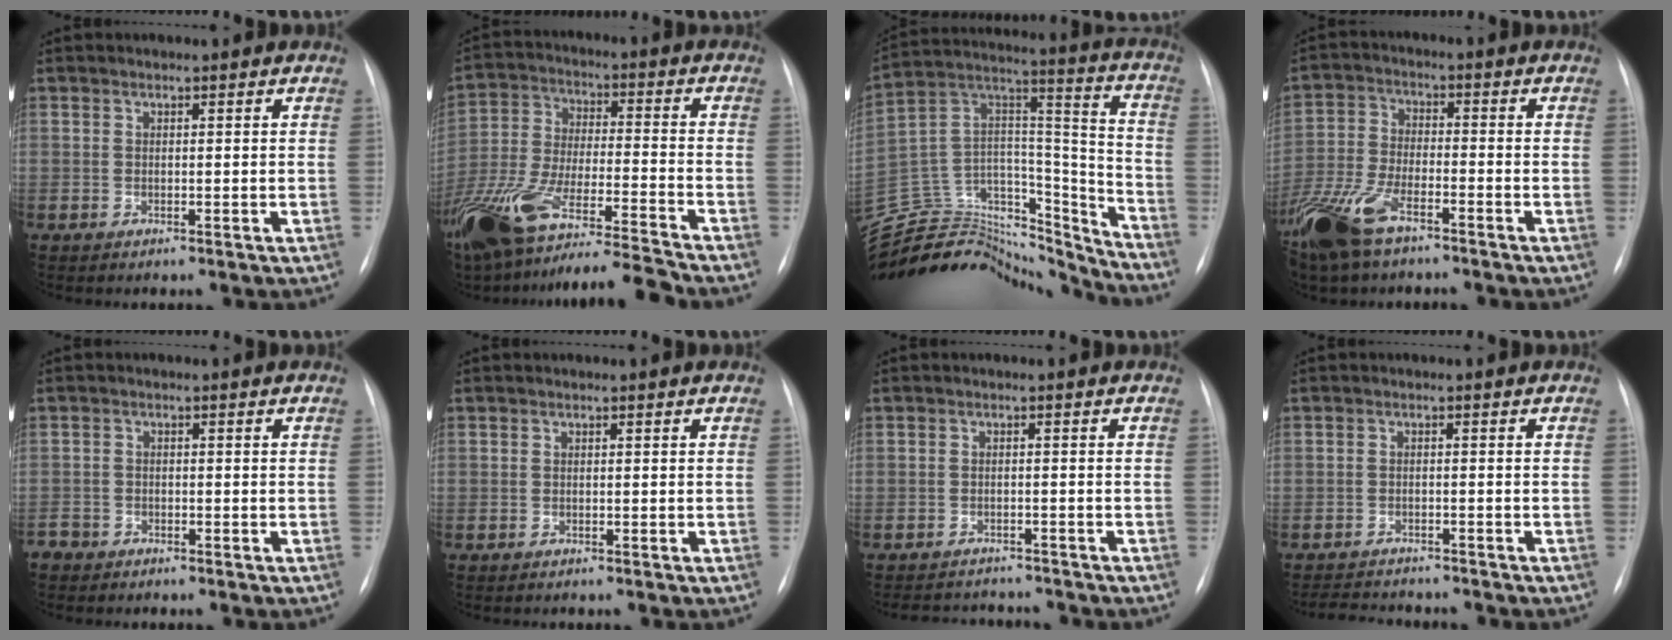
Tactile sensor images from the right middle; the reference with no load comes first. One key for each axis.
{"total": 21.3, "fx": -17.5, "fy": 0.9, "fz": 12.0, "tx": -0.245, "ty": -0.026, "tz": -0.313}
{"total": 29.6, "fx": -27.6, "fy": 8.1, "fz": 6.8, "tx": -0.155, "ty": 0.046, "tz": -0.426}
{"total": 12.3, "fx": -8.5, "fy": 4.2, "fz": 7.9, "tx": -0.178, "ty": -0.019, "tz": -0.164}
{"total": 2.0, "fx": -1.7, "fy": 1.2, "fz": -0.1, "tx": -0.007, "ty": 0.003, "tz": -0.032}
{"total": 0.0}
{"total": 6.7, "fx": -6.4, "fy": 1.5, "fz": 0.9, "tx": -0.010, "ty": 0.008, "tz": -0.084}
{"total": 6.6, "fx": -6.3, "fy": 1.2, "fz": 1.7, "tx": -0.024, "ty": -0.006, "tz": -0.091}